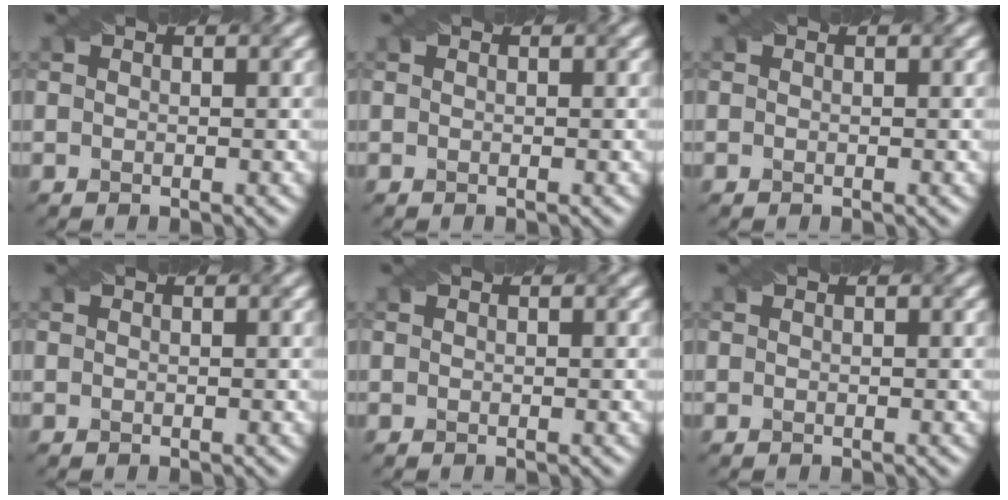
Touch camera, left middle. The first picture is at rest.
{"total": 0.0}
{"total": 0.0}
{"total": 0.0}
{"total": 0.0}
{"total": 0.0}